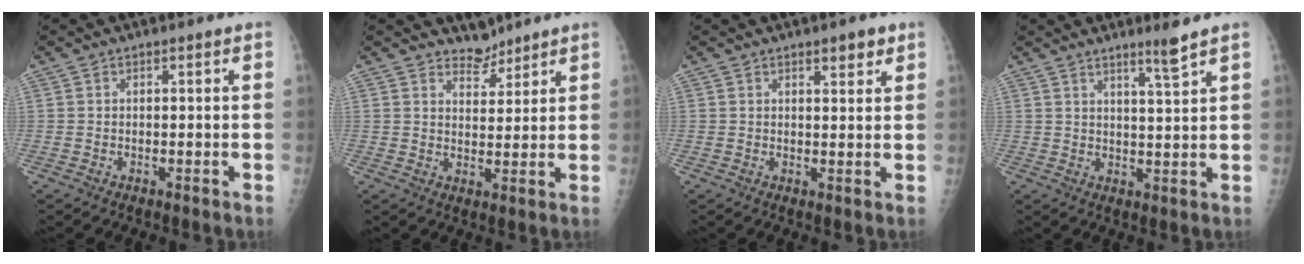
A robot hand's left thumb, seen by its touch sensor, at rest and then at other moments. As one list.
[{"total": 3.4, "force": [3.1, 1.4, -0.3], "torque": [0.025, -0.027, 0.050]}, {"total": 2.9, "force": [2.2, 0.9, 1.7], "torque": [-0.009, -0.009, 0.028]}, {"total": 4.2, "force": [3.1, -0.6, 2.7], "torque": [-0.044, -0.030, 0.054]}]